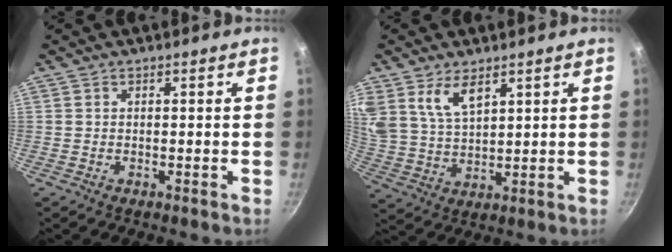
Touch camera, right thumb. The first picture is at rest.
{"total": 8.0, "force": [4.8, 4.0, 5.0], "torque": [-0.087, -0.030, 0.102]}